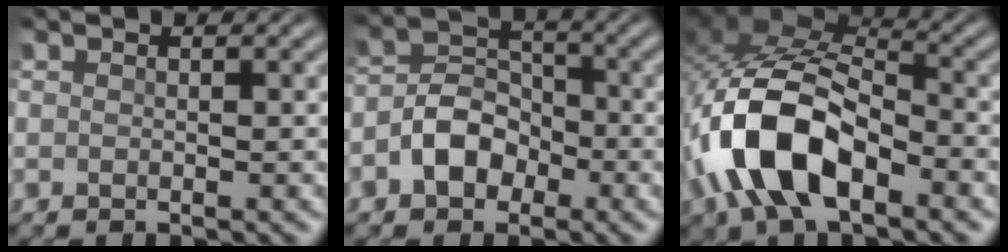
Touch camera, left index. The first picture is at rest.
{"total": 4.1, "force": [-1.9, 2.8, 2.3], "torque": [-0.038, 0.008, -0.038]}
{"total": 11.0, "force": [-4.3, 5.6, 8.4], "torque": [-0.177, 0.012, -0.084]}